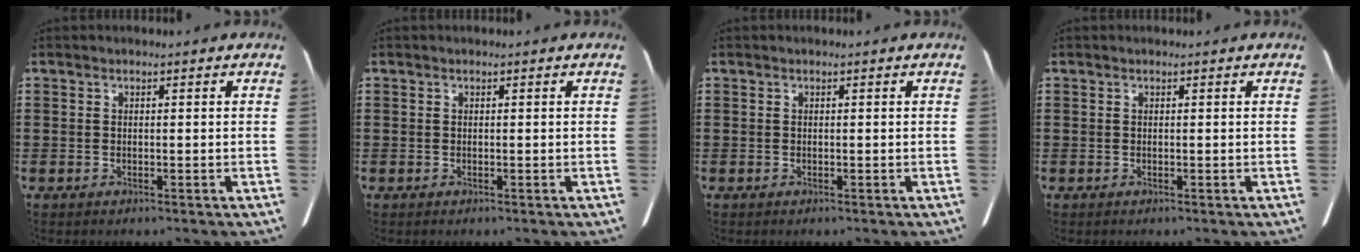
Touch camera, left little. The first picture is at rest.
{"total": 0.0}
{"total": 0.0}
{"total": 0.0}